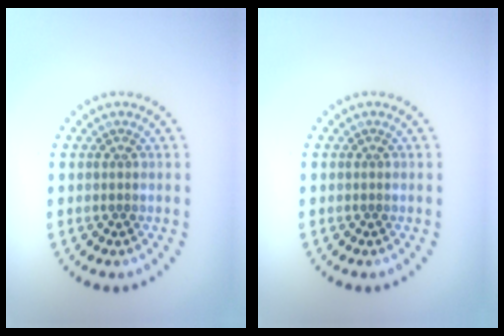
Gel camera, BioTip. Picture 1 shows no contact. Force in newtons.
{"total": 0.0}